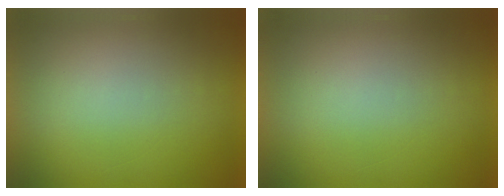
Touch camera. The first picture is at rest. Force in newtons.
{"total": 0.0}